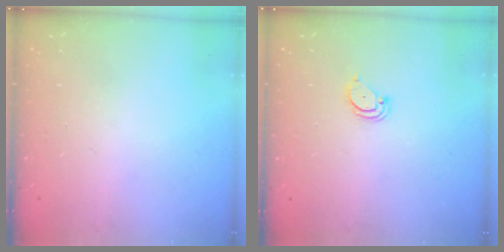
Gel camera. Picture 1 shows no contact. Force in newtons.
{"total": 2.7, "press": 2.7, "slide": 0.2}